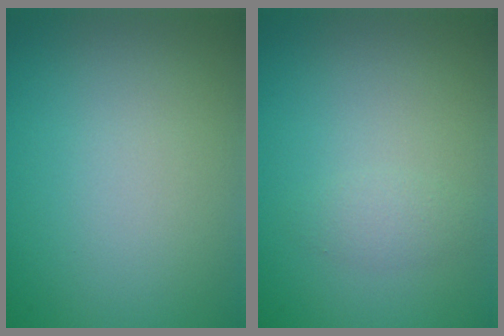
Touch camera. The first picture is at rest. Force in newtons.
{"total": 1.1, "press": 1.1, "slide": 0.0}